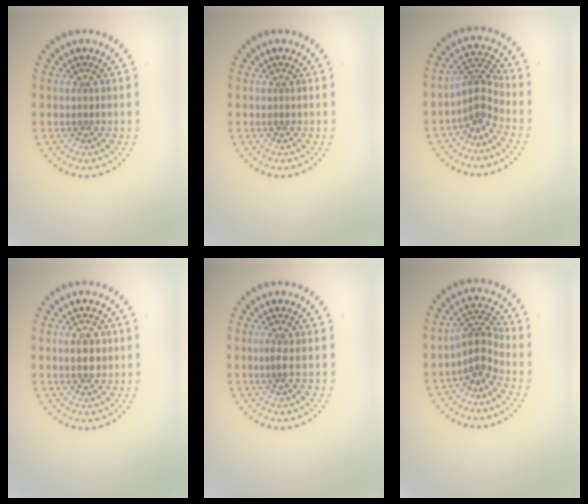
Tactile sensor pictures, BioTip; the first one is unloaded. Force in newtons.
{"total": 0.0}
{"total": 2.6, "press": 1.8, "slide": 1.9}
{"total": 2.8, "press": 2.8, "slide": 0.2}
{"total": 0.8, "press": 0.4, "slide": 0.6}
{"total": 2.9, "press": 2.0, "slide": 2.0}